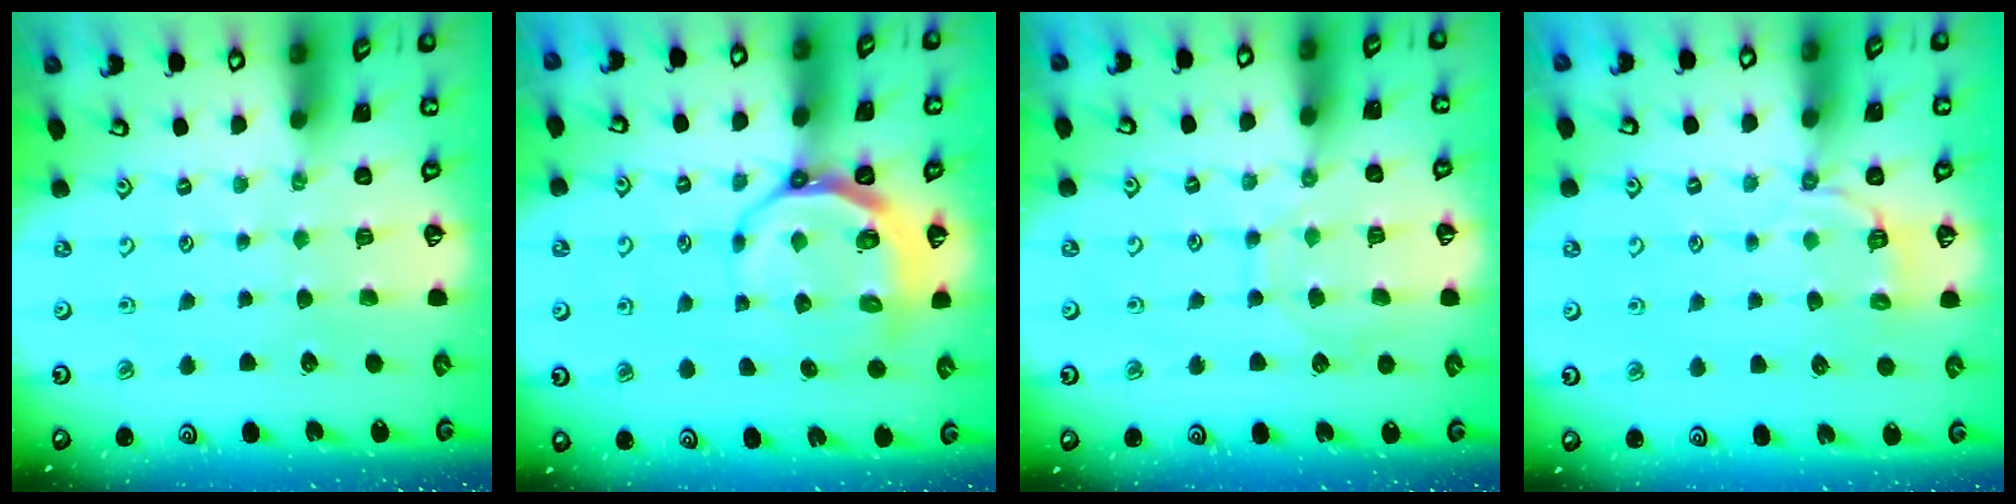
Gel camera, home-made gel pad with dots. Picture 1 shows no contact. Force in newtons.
{"total": 8.1, "press": 7.4, "slide": 3.2}
{"total": 8.1, "press": 8.1, "slide": 0.5}
{"total": 3.7, "press": 3.1, "slide": 2.0}